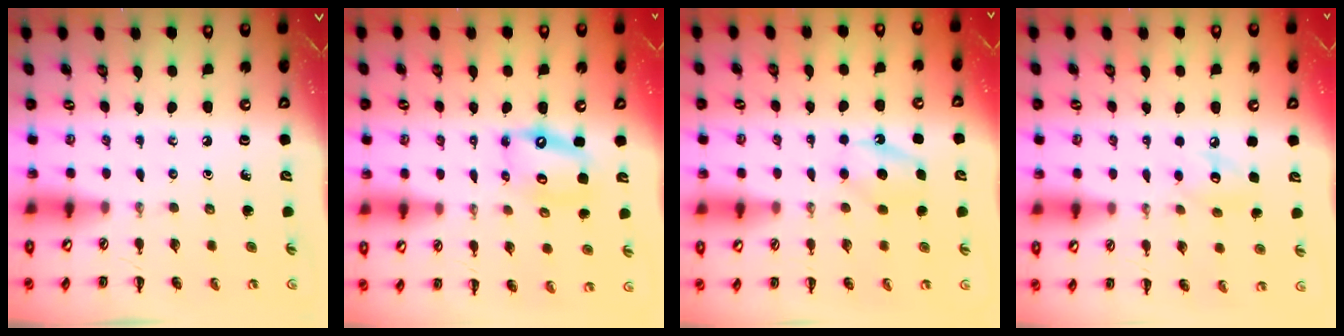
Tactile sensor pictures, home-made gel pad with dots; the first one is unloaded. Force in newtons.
{"total": 12.0, "press": 11.6, "slide": 3.1}
{"total": 6.8, "press": 6.6, "slide": 1.6}
{"total": 7.4, "press": 7.4, "slide": 1.1}